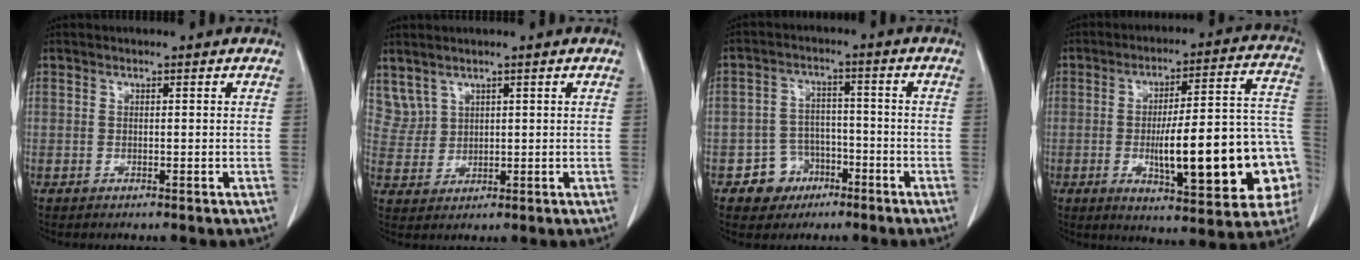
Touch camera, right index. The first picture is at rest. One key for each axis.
{"total": 3.6, "fx": 2.9, "fy": 2.2, "fz": 0.2, "tx": -0.003, "ty": 0.006, "tz": 0.069}
{"total": 6.1, "fx": -3.2, "fy": 5.2, "fz": 0.8, "tx": -0.005, "ty": 0.016, "tz": -0.046}
{"total": 22.5, "fx": -4.8, "fy": 4.4, "fz": 21.5, "tx": -0.230, "ty": 0.032, "tz": -0.054}